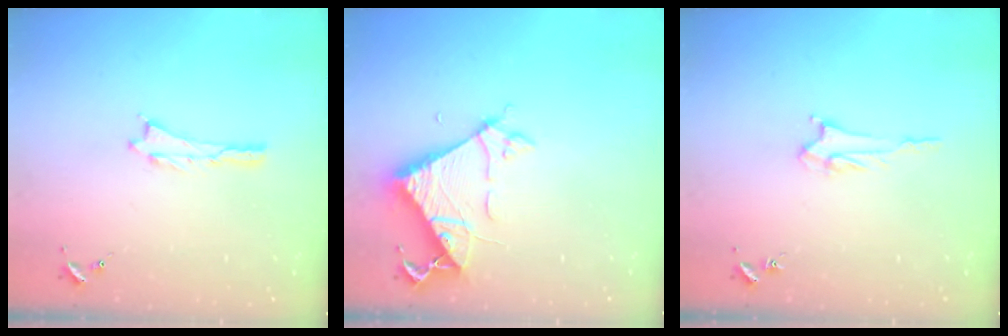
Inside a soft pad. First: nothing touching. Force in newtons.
{"total": 6.8, "press": 6.8, "slide": 0.6}
{"total": 2.6, "press": 2.6, "slide": 0.3}